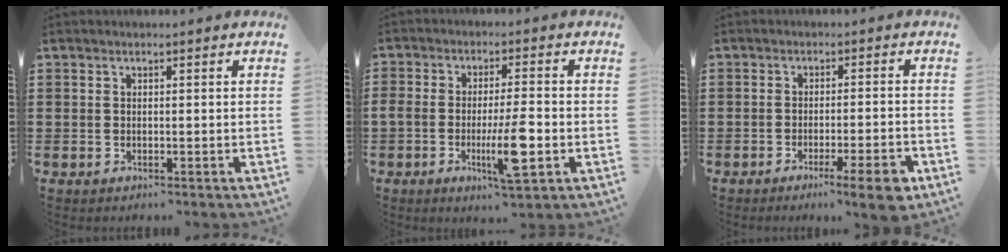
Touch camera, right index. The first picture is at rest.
{"total": 8.9, "force": [-2.6, 1.9, 8.3], "torque": [-0.159, -0.011, -0.046]}
{"total": 5.6, "force": [-3.4, 0.4, 4.5], "torque": [-0.068, -0.008, -0.054]}